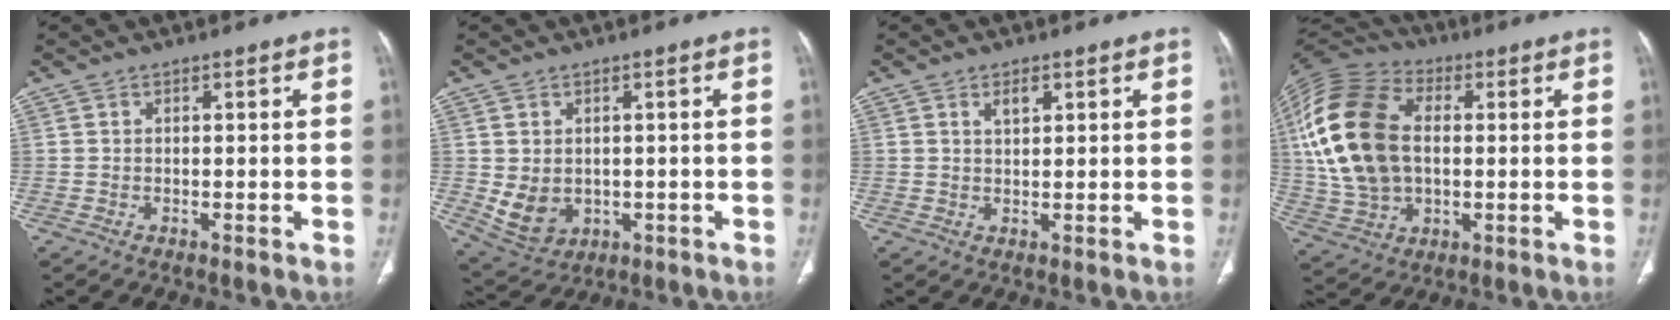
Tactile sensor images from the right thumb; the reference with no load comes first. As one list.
[{"total": 6.8, "force": [-0.4, 5.4, 4.1], "torque": [-0.061, -0.003, 0.018]}, {"total": 2.3, "force": [1.2, 1.1, 1.6], "torque": [-0.024, -0.006, 0.023]}, {"total": 21.3, "force": [2.1, 13.8, 16.2], "torque": [-0.333, 0.011, 0.040]}]